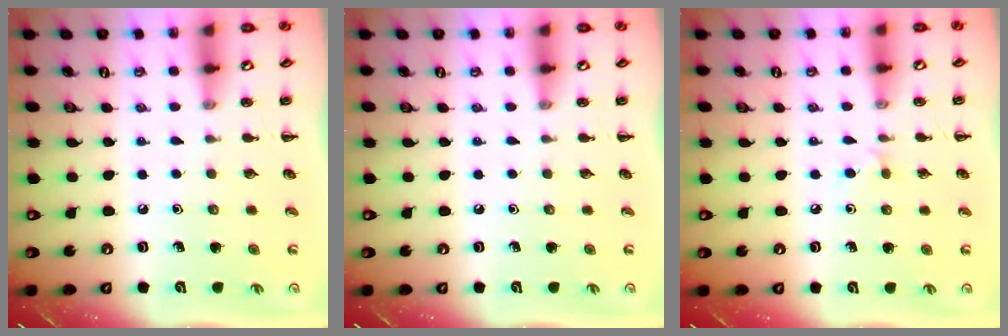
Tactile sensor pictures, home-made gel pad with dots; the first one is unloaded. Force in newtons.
{"total": 0.0}
{"total": 4.6, "press": 4.2, "slide": 1.7}